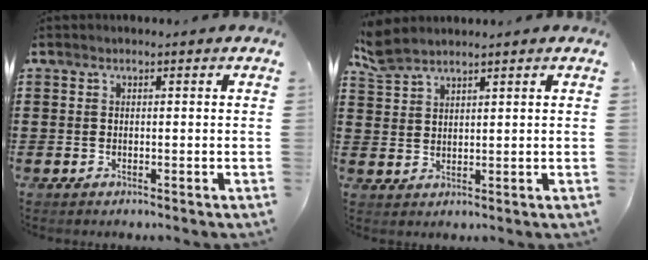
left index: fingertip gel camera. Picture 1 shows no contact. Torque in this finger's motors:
{"motor_torque": [0.50, 0.45, 0.21, 0.03]}